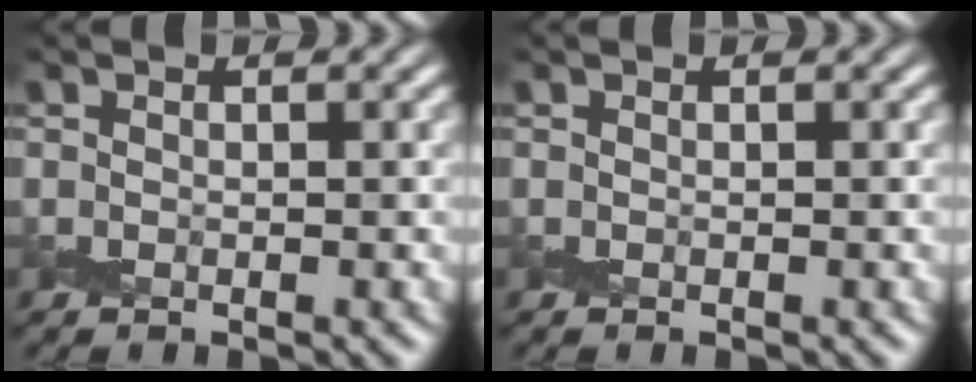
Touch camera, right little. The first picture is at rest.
{"total": 0.0}